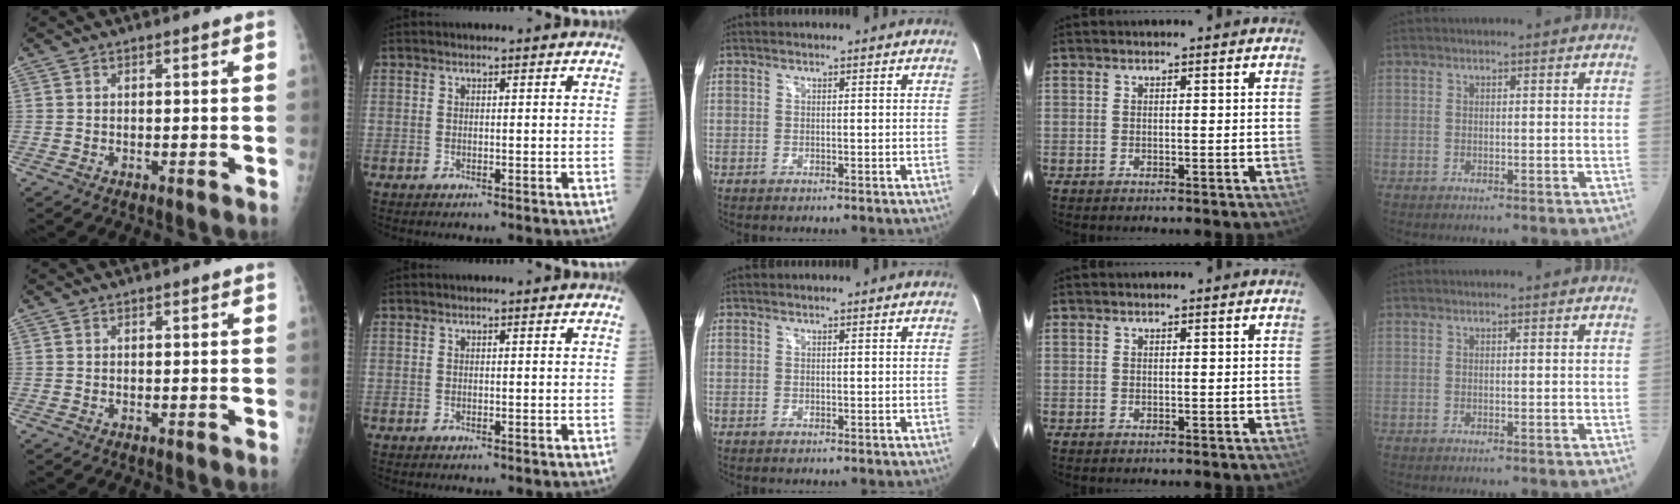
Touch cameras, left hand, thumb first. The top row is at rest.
{}